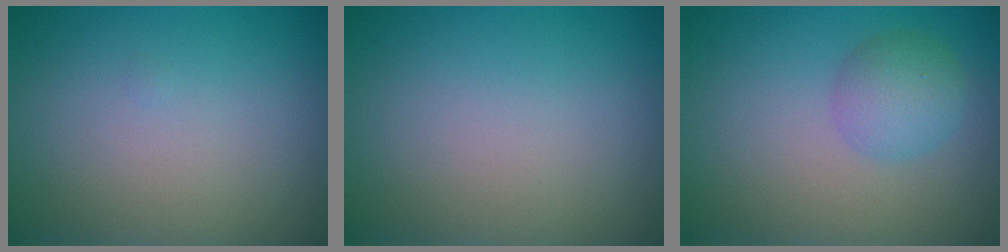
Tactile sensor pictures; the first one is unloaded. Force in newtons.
{"total": 0.0}
{"total": 2.9, "press": 2.9, "slide": 0.1}